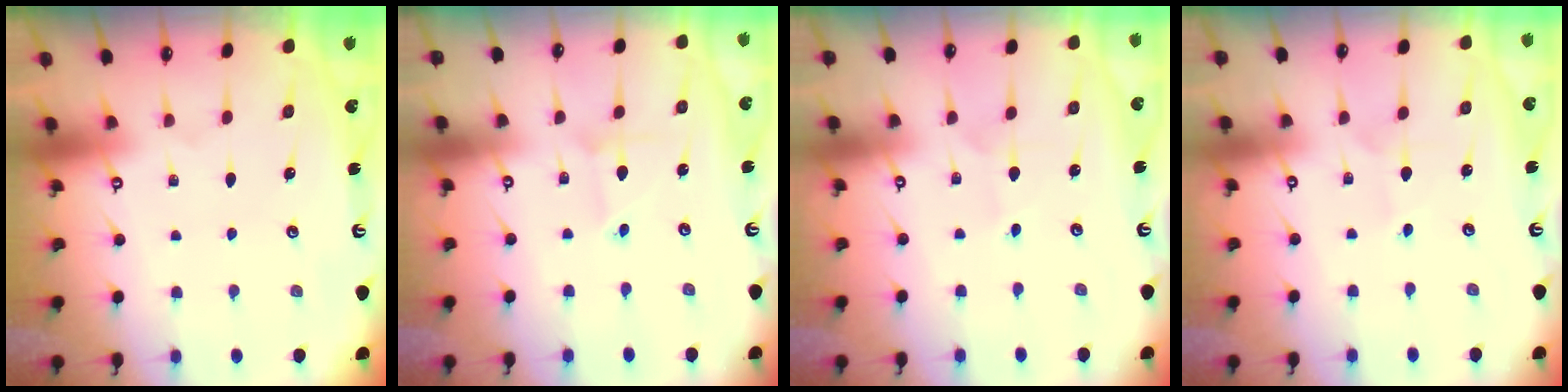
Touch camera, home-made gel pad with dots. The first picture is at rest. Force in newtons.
{"total": 2.1, "press": 2.1, "slide": 0.2}
{"total": 2.7, "press": 2.7, "slide": 0.3}
{"total": 2.7, "press": 2.7, "slide": 0.3}